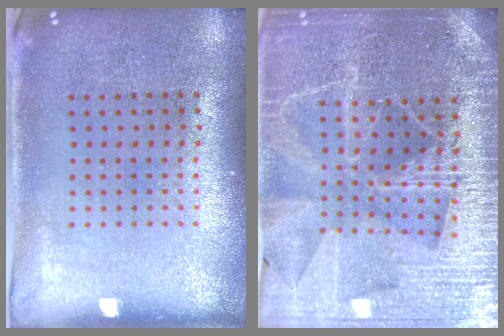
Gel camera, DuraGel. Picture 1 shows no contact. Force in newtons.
{"total": 4.5, "press": 4.2, "slide": 1.7}